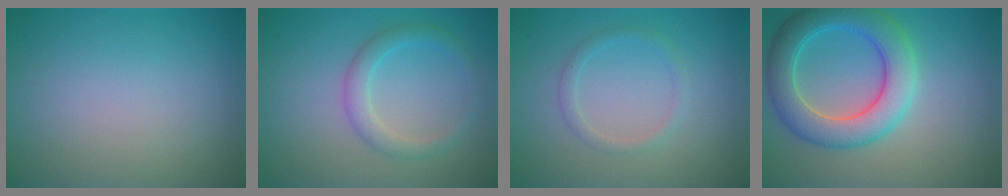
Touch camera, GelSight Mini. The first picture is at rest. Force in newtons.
{"total": 2.4, "press": 2.4, "slide": 0.0}
{"total": 1.3, "press": 1.3, "slide": 0.1}
{"total": 6.4, "press": 6.4, "slide": 0.3}